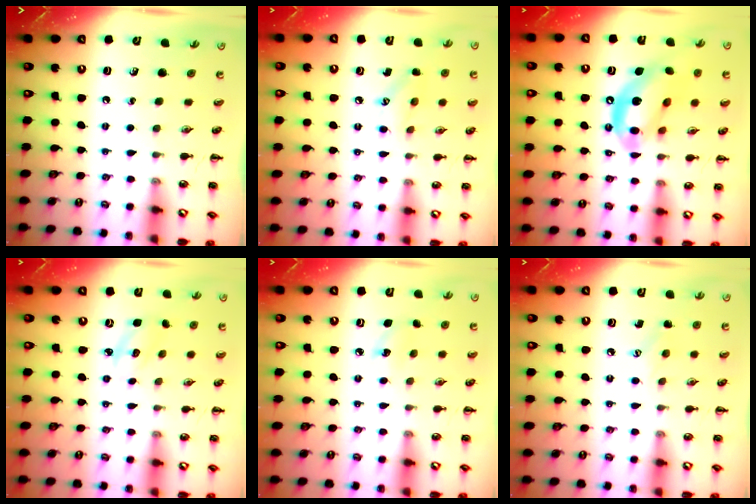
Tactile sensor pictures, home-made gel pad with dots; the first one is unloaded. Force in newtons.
{"total": 7.6, "press": 7.4, "slide": 1.4}
{"total": 13.7, "press": 13.3, "slide": 3.6}
{"total": 2.6, "press": 2.5, "slide": 0.6}
{"total": 5.1, "press": 4.9, "slide": 1.3}
{"total": 5.6, "press": 5.4, "slide": 1.5}